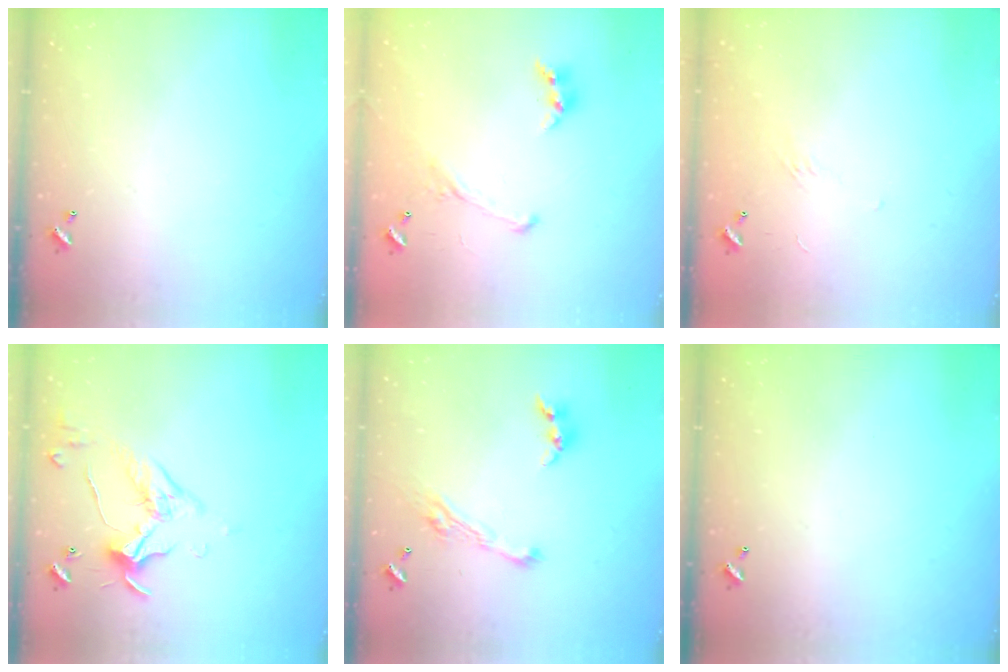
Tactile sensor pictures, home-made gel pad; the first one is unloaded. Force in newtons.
{"total": 2.8, "press": 2.6, "slide": 1.0}
{"total": 6.1, "press": 6.1, "slide": 0.9}
{"total": 5.7, "press": 5.7, "slide": 1.0}
{"total": 5.0, "press": 5.0, "slide": 0.8}
{"total": 0.0}